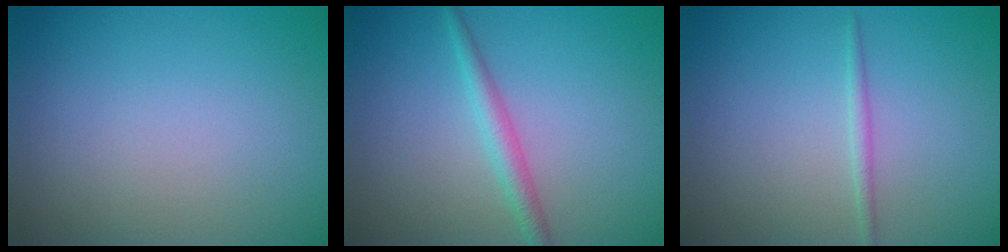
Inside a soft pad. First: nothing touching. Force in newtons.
{"total": 2.1, "press": 2.1, "slide": 0.0}
{"total": 0.9, "press": 0.9, "slide": 0.0}